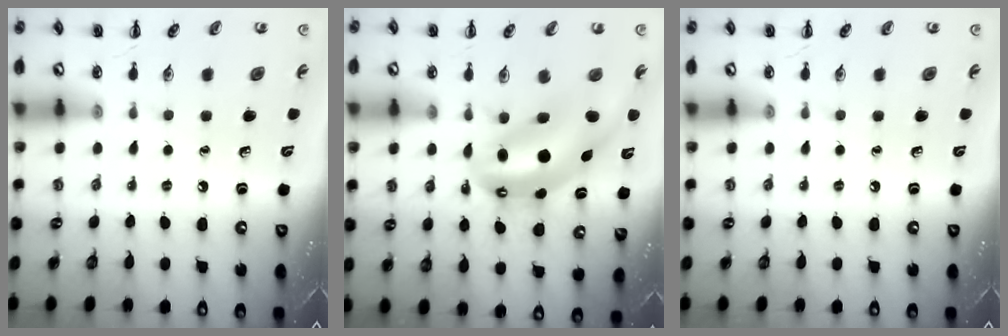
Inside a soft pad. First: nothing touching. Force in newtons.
{"total": 10.9, "press": 10.6, "slide": 2.6}
{"total": 0.0}